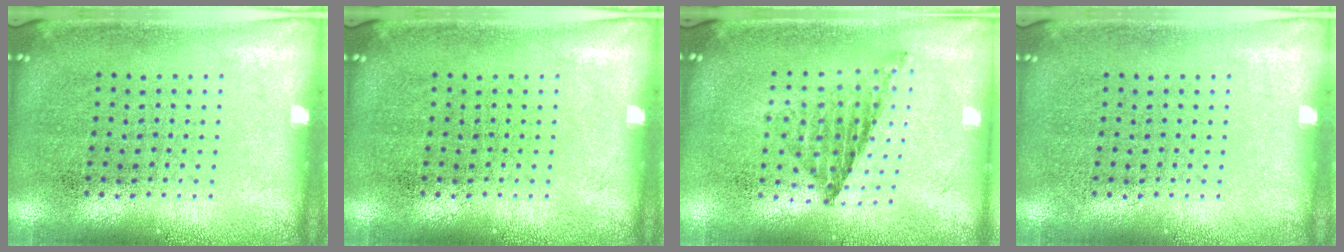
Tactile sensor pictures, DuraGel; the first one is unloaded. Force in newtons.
{"total": 0.0}
{"total": 0.8, "press": 0.8, "slide": 0.2}
{"total": 0.0}